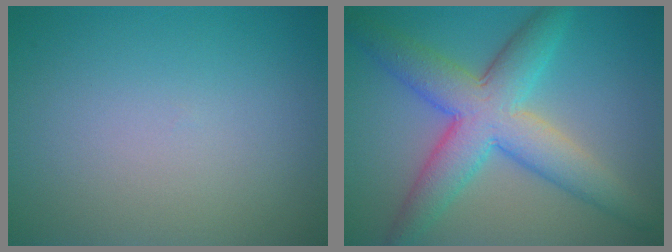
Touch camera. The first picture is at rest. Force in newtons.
{"total": 7.8, "press": 7.8, "slide": 0.2}